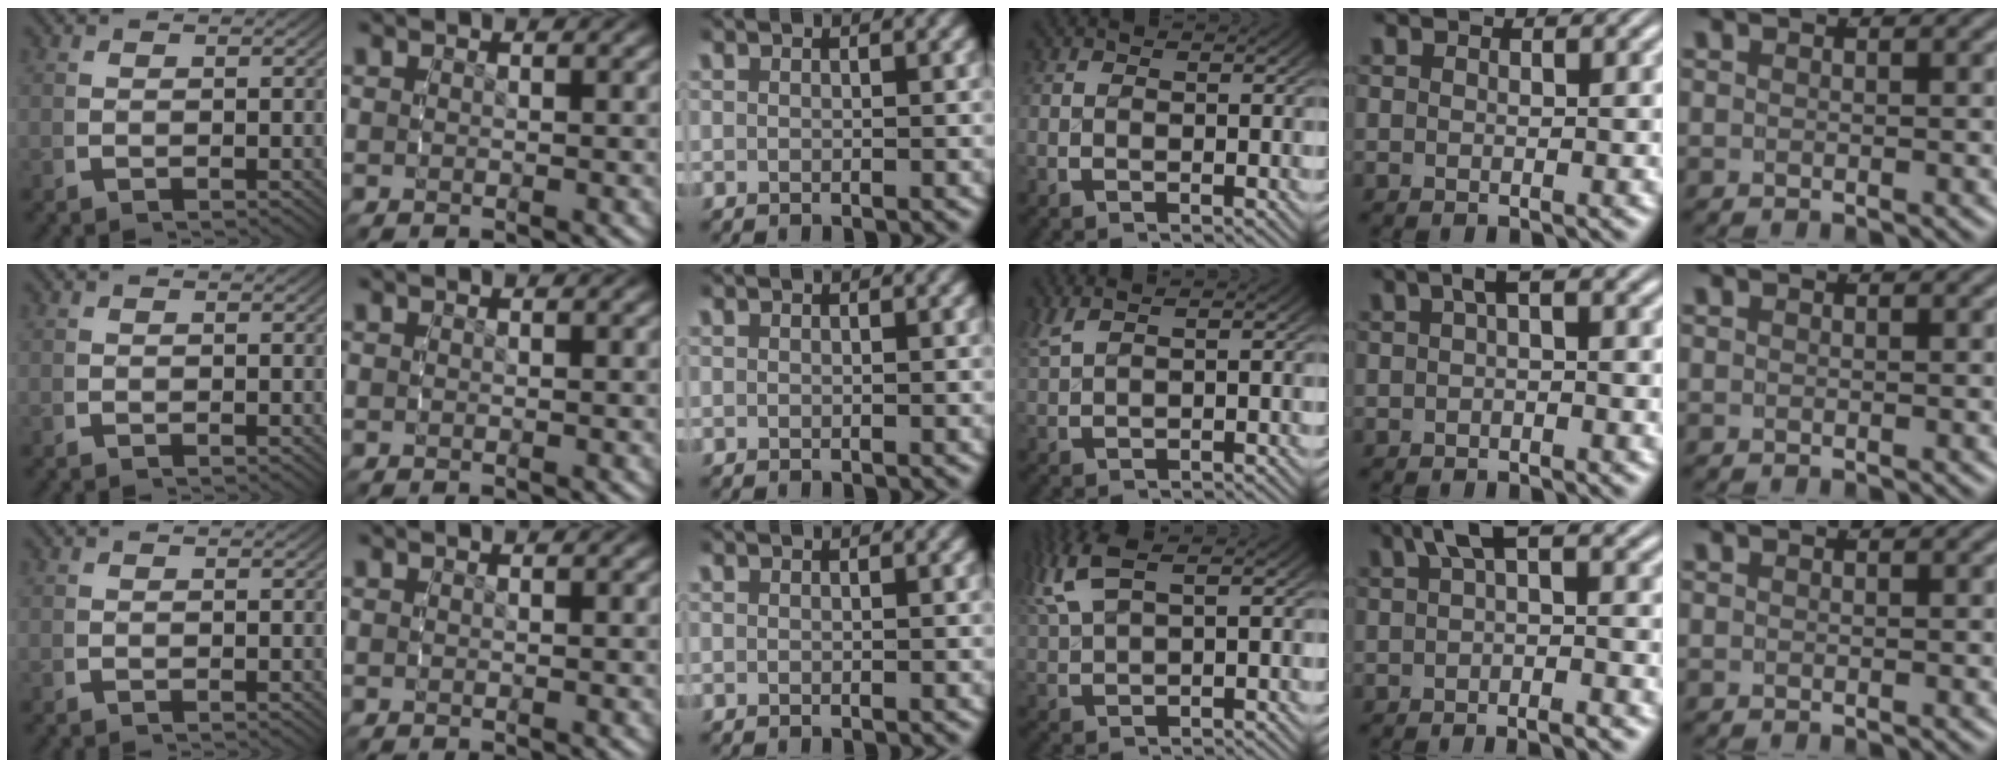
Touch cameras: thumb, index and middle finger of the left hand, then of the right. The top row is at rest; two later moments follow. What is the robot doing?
{"motion": "grasp_and_lifting", "object": "camera"}